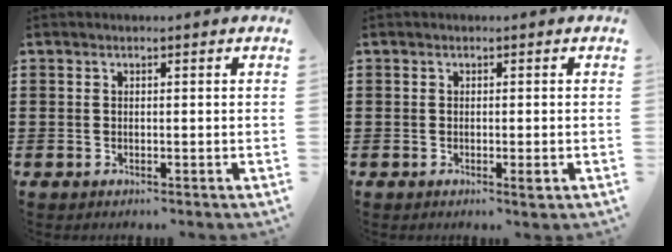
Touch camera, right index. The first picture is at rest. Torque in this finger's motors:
{"motor_torque": [0.97, -0.18, 0.06, 0.08]}